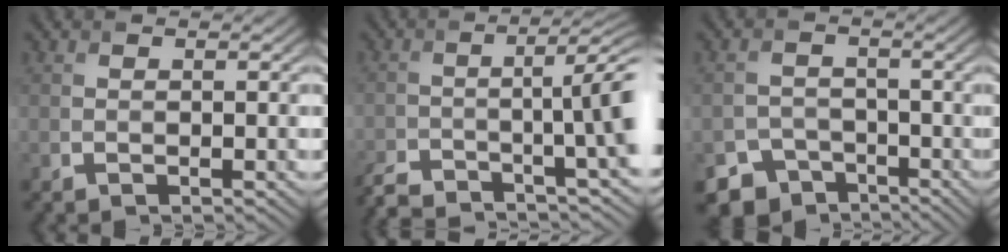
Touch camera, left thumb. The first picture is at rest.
{"total": 10.9, "force": [-6.3, 2.2, 8.6], "torque": [-0.117, -0.005, -0.112]}
{"total": 6.5, "force": [-4.7, 4.4, 1.1], "torque": [-0.017, -0.014, -0.076]}